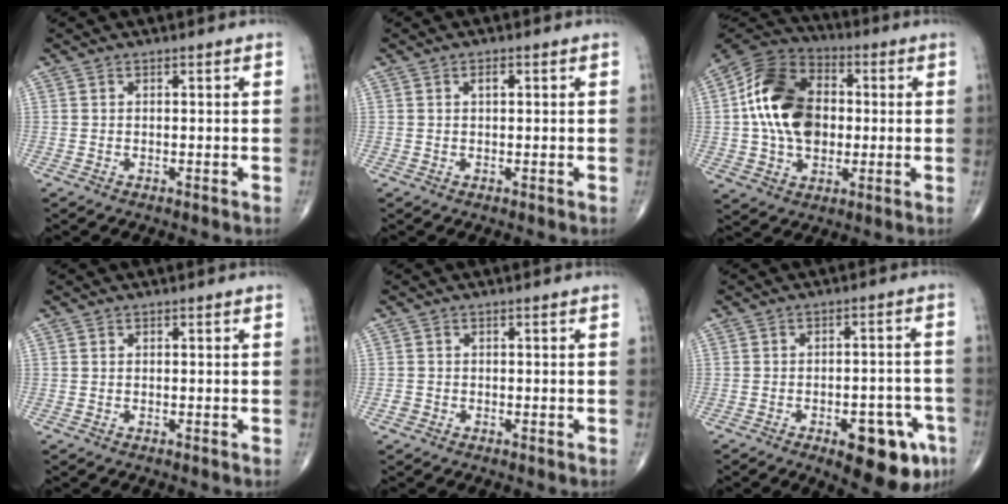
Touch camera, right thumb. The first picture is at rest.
{"total": 1.5, "force": [0.5, 0.7, 1.2], "torque": [-0.021, 0.002, 0.008]}
{"total": 18.3, "force": [0.9, 12.8, 13.0], "torque": [-0.213, 0.022, 0.009]}
{"total": 0.0}
{"total": 0.9, "force": [-0.4, 0.8, 0.2], "torque": [-0.004, 0.001, -0.012]}
{"total": 13.1, "force": [-6.2, 5.4, 10.2], "torque": [-0.101, 0.027, -0.072]}